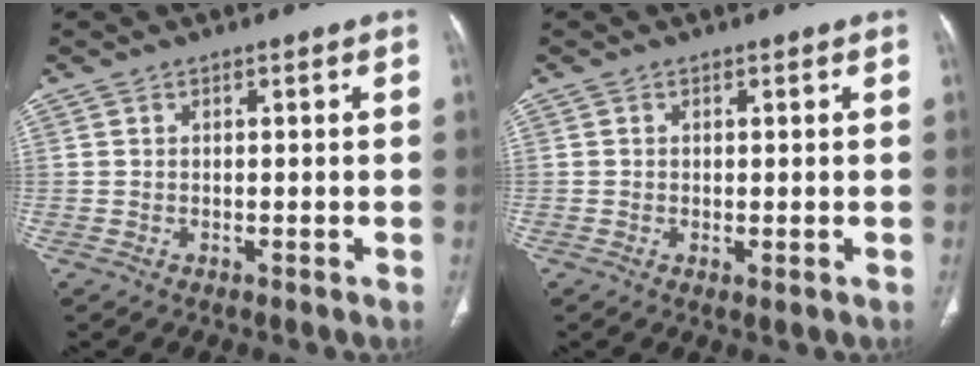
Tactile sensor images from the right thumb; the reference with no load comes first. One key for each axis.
{"total": 0.9, "fx": -0.2, "fy": 0.3, "fz": 0.8, "tx": -0.020, "ty": -0.005, "tz": -0.002}